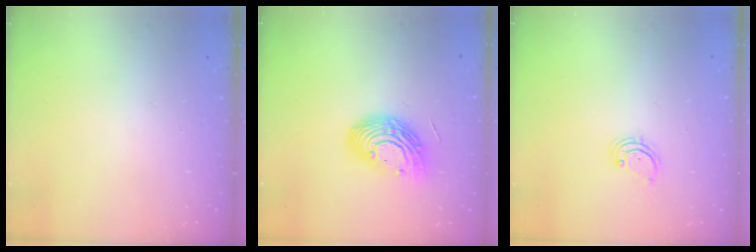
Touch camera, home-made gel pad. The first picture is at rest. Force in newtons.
{"total": 14.2, "press": 14.2, "slide": 1.1}
{"total": 2.1, "press": 2.1, "slide": 0.3}